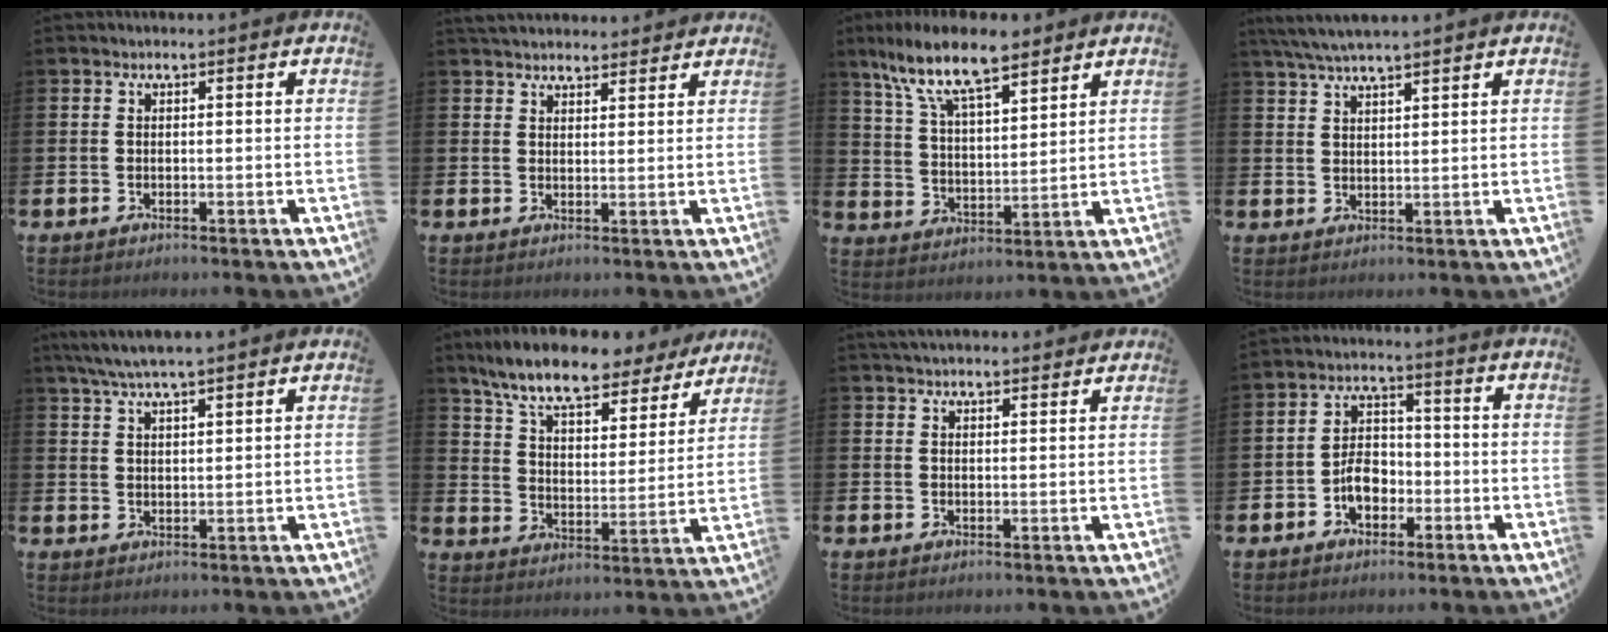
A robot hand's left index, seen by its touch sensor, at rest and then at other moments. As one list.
[{"total": 3.6, "force": [3.5, 0.9, 0.2], "torque": [0.003, -0.017, 0.063]}, {"total": 10.8, "force": [8.7, 3.1, 5.5], "torque": [-0.127, -0.029, 0.157]}, {"total": 4.6, "force": [4.2, 0.2, 1.9], "torque": [-0.054, -0.004, 0.078]}, {"total": 5.0, "force": [4.5, 0.2, 2.1], "torque": [-0.060, -0.006, 0.083]}, {"total": 9.7, "force": [8.6, 1.9, 4.1], "torque": [-0.108, -0.051, 0.148]}, {"total": 2.9, "force": [2.8, 0.5, 0.4], "torque": [-0.014, -0.006, 0.052]}, {"total": 4.4, "force": [-1.8, 3.0, 2.6], "torque": [-0.045, 0.009, -0.037]}]